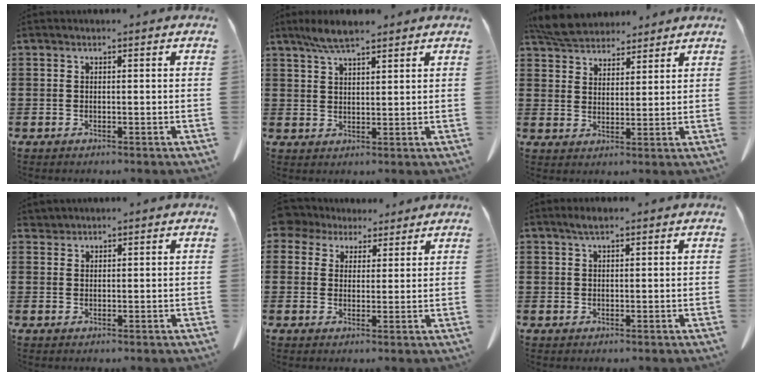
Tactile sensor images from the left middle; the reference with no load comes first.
{"total": 4.2, "force": [3.3, 0.9, 2.4], "torque": [-0.054, -0.003, 0.062]}
{"total": 5.9, "force": [5.5, 1.6, 1.2], "torque": [-0.044, -0.015, 0.105]}
{"total": 1.2, "force": [1.2, 0.3, -0.1], "torque": [-0.004, 0.001, 0.024]}
{"total": 4.6, "force": [3.6, 2.8, 0.9], "torque": [-0.039, 0.001, 0.068]}
{"total": 1.6, "force": [1.2, 0.4, 0.9], "torque": [-0.022, 0.002, 0.022]}